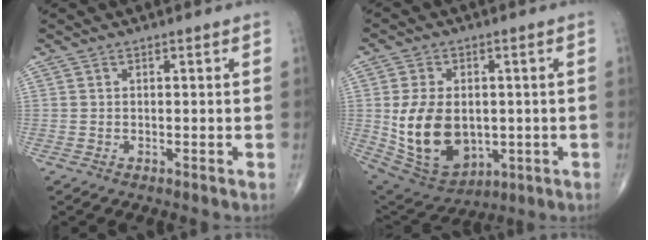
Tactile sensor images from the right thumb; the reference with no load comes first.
{"total": 15.8, "force": [-0.8, 10.8, 11.5], "torque": [-0.186, -0.005, 0.016]}